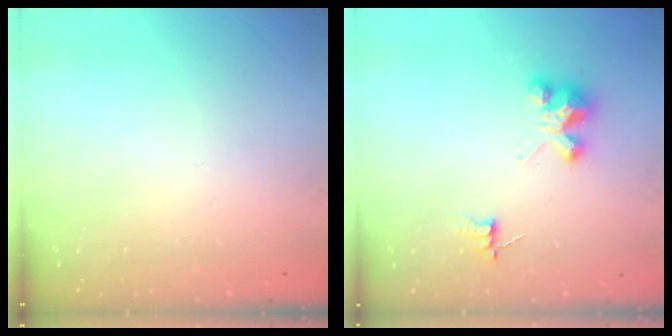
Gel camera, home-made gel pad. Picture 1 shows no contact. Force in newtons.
{"total": 4.6, "press": 4.6, "slide": 0.3}